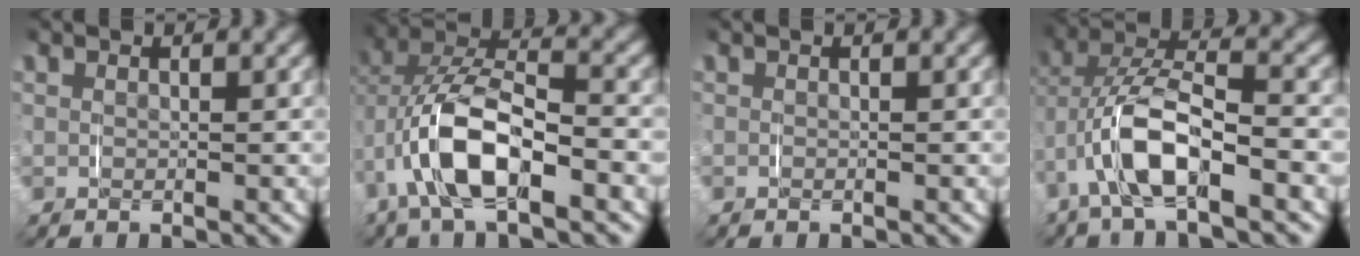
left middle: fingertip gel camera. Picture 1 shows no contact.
{"total": 6.1, "force": [-1.8, 3.1, 5.0], "torque": [-0.114, 0.000, -0.042]}
{"total": 0.0}
{"total": 4.5, "force": [-1.7, 1.5, 3.9], "torque": [-0.091, 0.007, -0.042]}